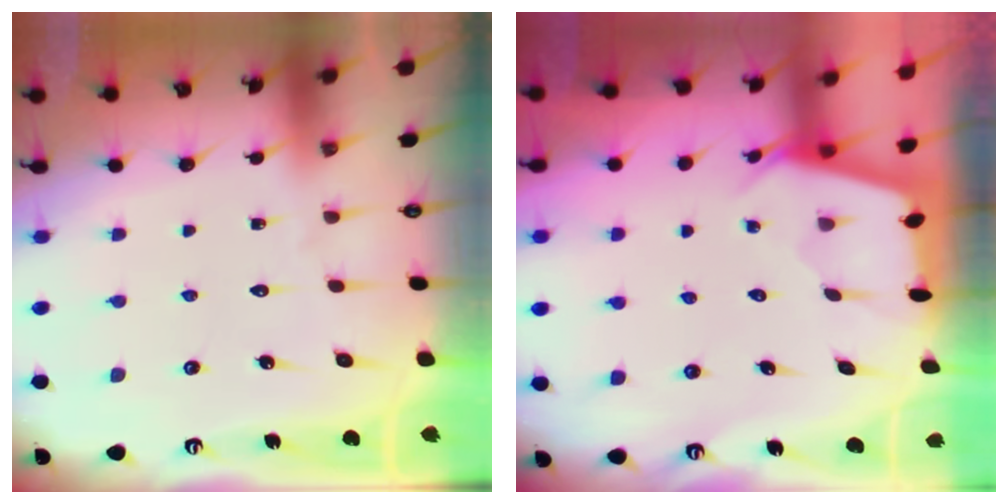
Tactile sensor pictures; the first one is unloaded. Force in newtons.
{"total": 2.4, "press": 2.4, "slide": 0.3}